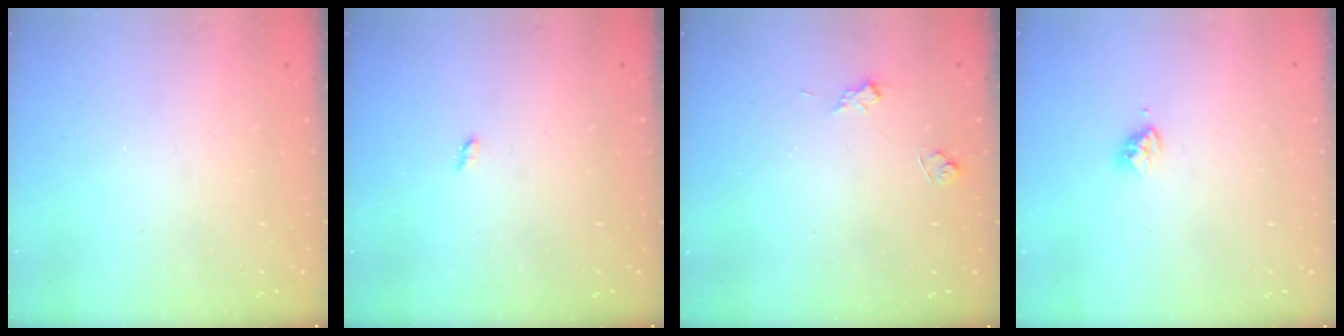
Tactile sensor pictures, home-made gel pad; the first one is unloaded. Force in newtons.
{"total": 1.2, "press": 1.2, "slide": 0.2}
{"total": 4.2, "press": 4.1, "slide": 0.4}
{"total": 3.4, "press": 3.3, "slide": 0.6}